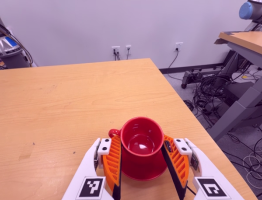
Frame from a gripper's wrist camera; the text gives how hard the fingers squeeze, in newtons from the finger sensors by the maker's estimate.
{"total": 3.2, "left": 2.8, "right": 3.7}